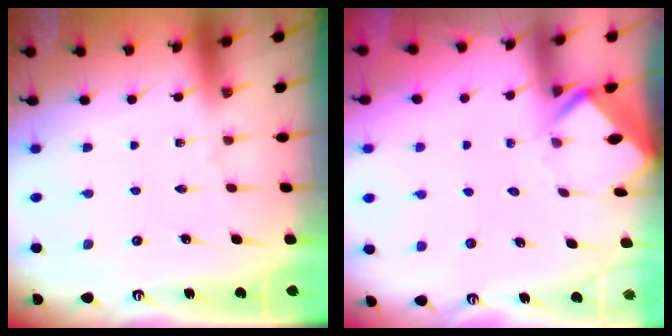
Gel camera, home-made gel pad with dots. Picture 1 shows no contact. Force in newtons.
{"total": 2.6, "press": 2.6, "slide": 0.1}